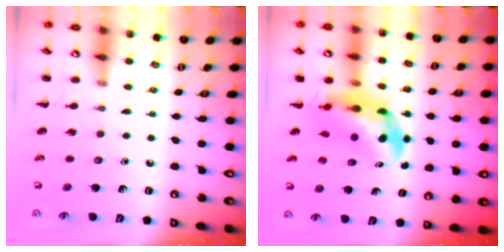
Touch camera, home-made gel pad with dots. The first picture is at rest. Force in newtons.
{"total": 7.0, "press": 6.8, "slide": 1.8}